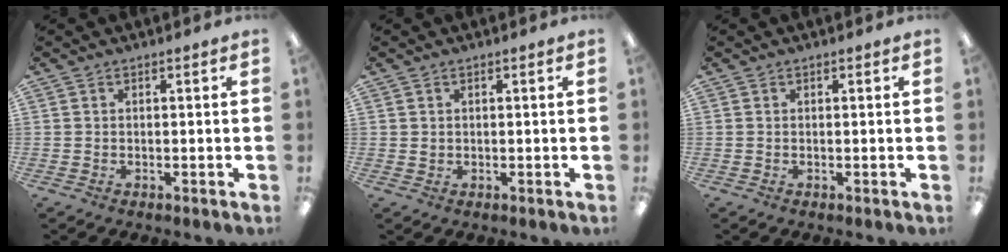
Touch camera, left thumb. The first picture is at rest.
{"total": 0.7, "force": [0.2, 0.6, 0.1], "torque": [-0.004, 0.002, 0.004]}
{"total": 0.0}